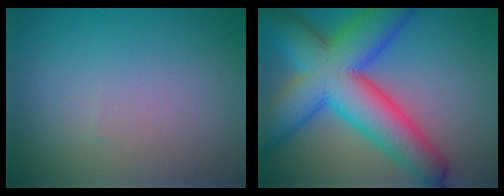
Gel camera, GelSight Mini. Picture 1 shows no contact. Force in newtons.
{"total": 12.1, "press": 12.1, "slide": 0.5}